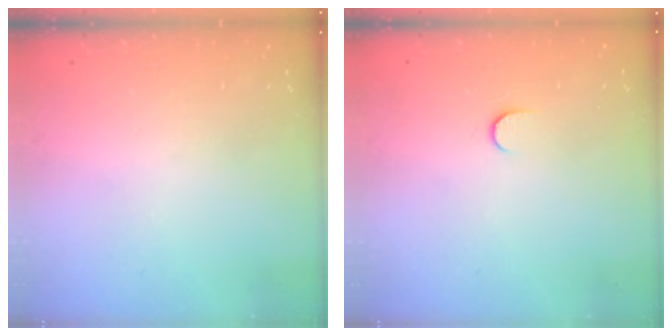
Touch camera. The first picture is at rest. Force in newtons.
{"total": 3.4, "press": 3.4, "slide": 0.4}